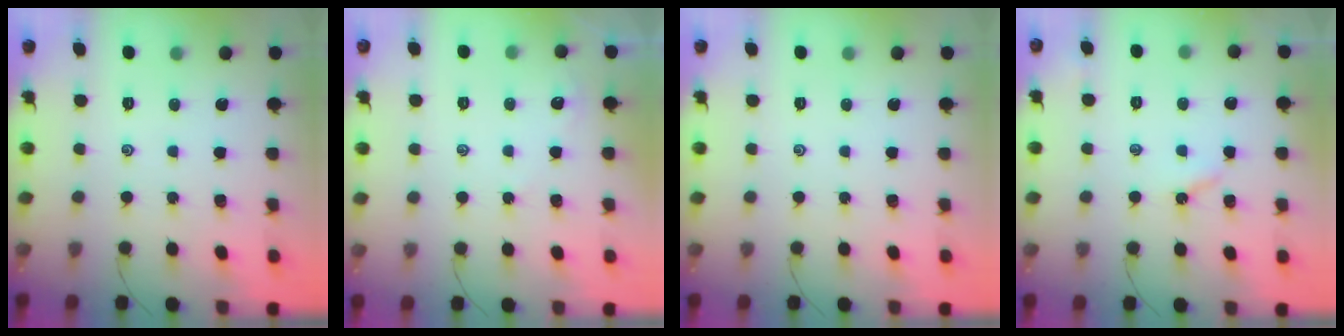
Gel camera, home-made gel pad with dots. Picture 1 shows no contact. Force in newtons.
{"total": 1.4, "press": 1.4, "slide": 0.2}
{"total": 0.0}
{"total": 2.6, "press": 2.6, "slide": 0.3}